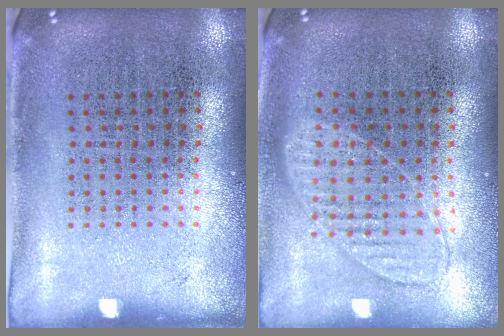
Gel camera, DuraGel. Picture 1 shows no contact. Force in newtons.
{"total": 0.9, "press": 0.9, "slide": 0.2}